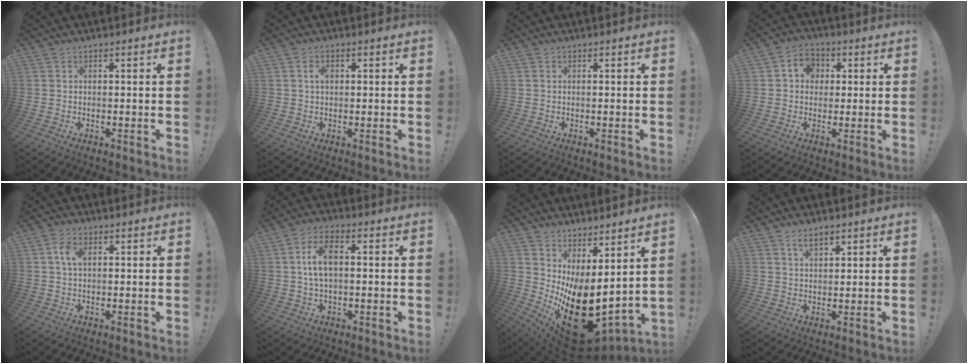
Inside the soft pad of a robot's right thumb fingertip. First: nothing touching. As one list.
[{"total": 2.2, "force": [0.5, 1.3, 1.7], "torque": [-0.022, 0.000, 0.004]}, {"total": 0.0}, {"total": 6.9, "force": [1.4, 6.1, 3.0], "torque": [-0.052, 0.008, 0.029]}, {"total": 4.2, "force": [1.0, 2.3, 3.4], "torque": [-0.063, 0.006, 0.017]}, {"total": 8.3, "force": [0.9, 4.7, 6.8], "torque": [-0.121, 0.003, 0.015]}, {"total": 18.9, "force": [-4.7, 9.6, 15.6], "torque": [-0.230, 0.007, -0.057]}, {"total": 3.8, "force": [2.6, 1.5, 2.4], "torque": [-0.030, -0.016, 0.043]}]